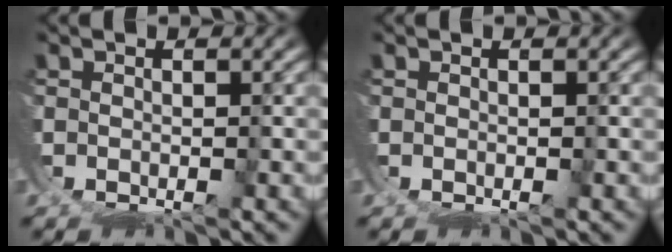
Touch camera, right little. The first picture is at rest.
{"total": 0.0}